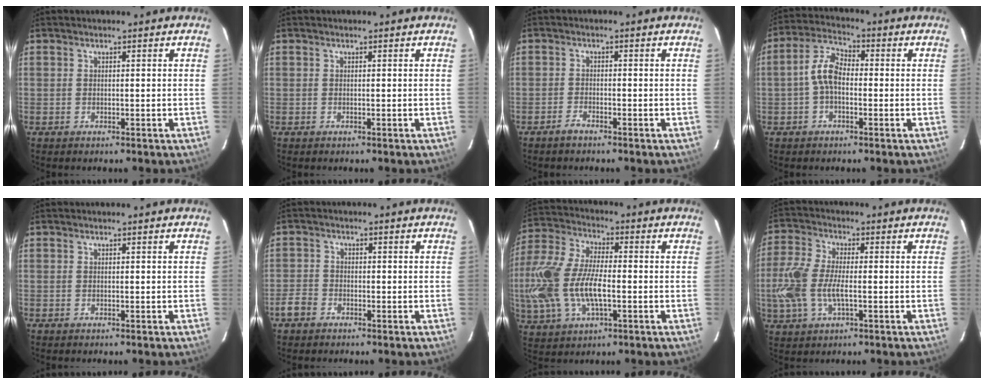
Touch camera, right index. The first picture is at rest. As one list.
[{"total": 0.0}, {"total": 1.8, "force": [-1.6, 0.5, 0.7], "torque": [-0.023, 0.002, -0.033]}, {"total": 6.2, "force": [-1.0, 3.5, 5.0], "torque": [-0.105, 0.021, -0.023]}, {"total": 0.0}, {"total": 3.6, "force": [-2.3, 2.6, 0.9], "torque": [-0.023, 0.007, -0.046]}, {"total": 19.0, "force": [-2.9, 9.4, 16.2], "torque": [-0.363, -0.003, -0.050]}, {"total": 10.7, "force": [-1.9, 5.1, 9.1], "torque": [-0.208, 0.003, -0.036]}]